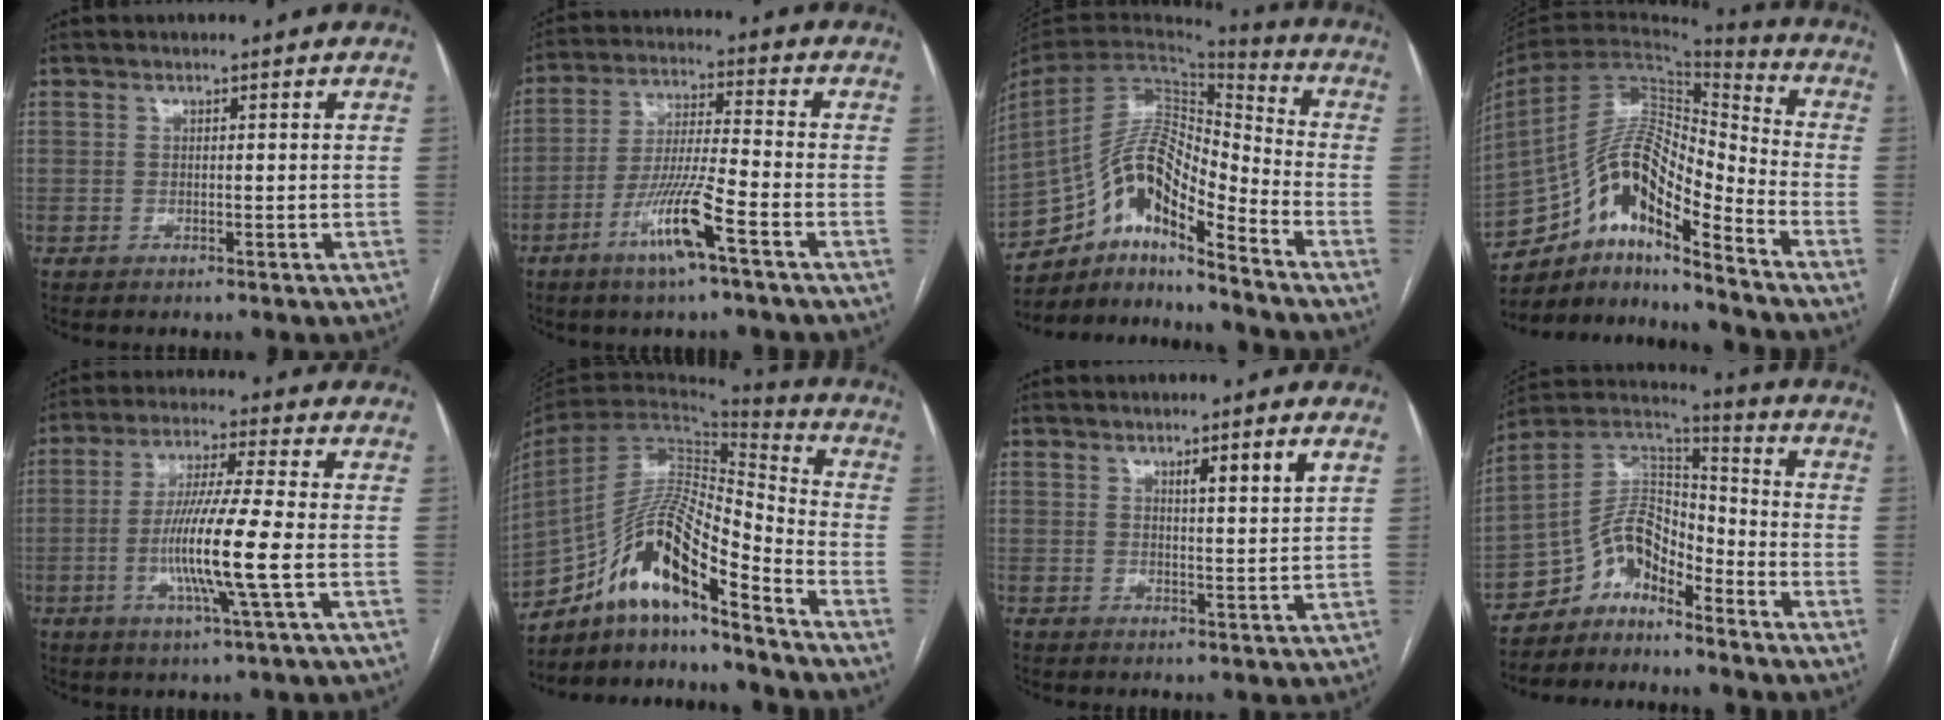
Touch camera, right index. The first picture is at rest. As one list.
[{"total": 10.4, "force": [-5.3, 0.1, 8.9], "torque": [-0.176, -0.009, -0.103]}, {"total": 16.1, "force": [-11.1, 3.2, 11.2], "torque": [-0.211, 0.028, -0.195]}, {"total": 17.0, "force": [-10.6, 3.9, 12.7], "torque": [-0.235, 0.033, -0.180]}, {"total": 11.4, "force": [-2.3, -0.7, 11.2], "torque": [-0.218, -0.012, -0.050]}, {"total": 16.0, "force": [-11.1, 2.2, 11.4], "torque": [-0.211, 0.021, -0.192]}, {"total": 4.2, "force": [2.3, -0.4, 3.5], "torque": [-0.055, -0.005, 0.035]}, {"total": 9.4, "force": [-7.2, 4.0, 4.7], "torque": [-0.089, 0.045, -0.137]}]